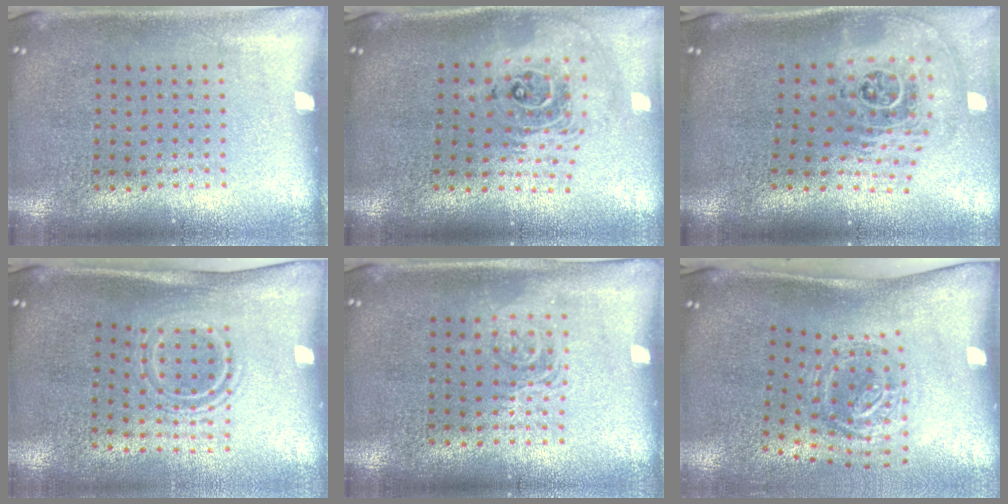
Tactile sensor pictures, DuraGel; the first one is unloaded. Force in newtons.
{"total": 2.4, "press": 1.8, "slide": 1.6}
{"total": 2.8, "press": 1.9, "slide": 2.1}
{"total": 1.6, "press": 1.0, "slide": 1.2}
{"total": 1.3, "press": 1.2, "slide": 0.5}
{"total": 1.9, "press": 1.2, "slide": 1.4}